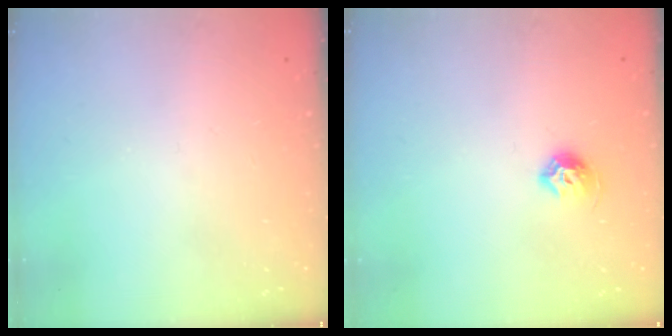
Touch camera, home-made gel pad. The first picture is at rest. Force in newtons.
{"total": 6.9, "press": 6.8, "slide": 1.1}